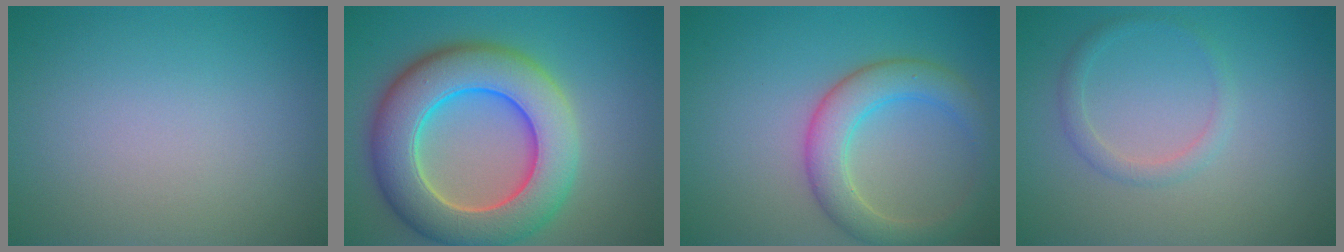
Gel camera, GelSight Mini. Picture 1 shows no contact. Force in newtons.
{"total": 10.6, "press": 10.6, "slide": 0.6}
{"total": 4.7, "press": 4.7, "slide": 0.5}
{"total": 1.5, "press": 1.5, "slide": 0.0}